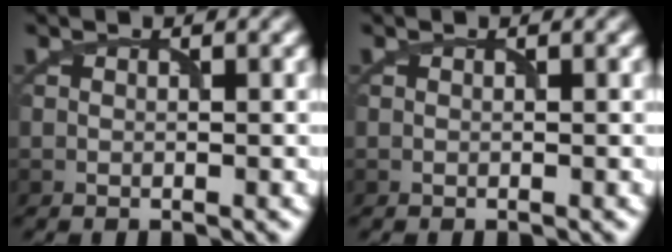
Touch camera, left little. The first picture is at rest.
{"total": 0.0}